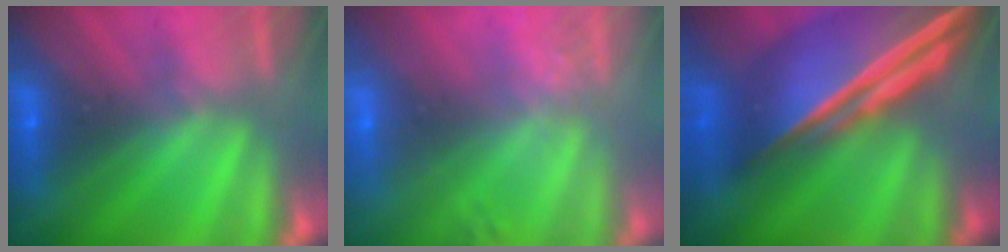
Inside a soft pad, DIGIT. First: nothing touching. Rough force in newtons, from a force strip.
{"total": 2.6}
{"total": 7.0}